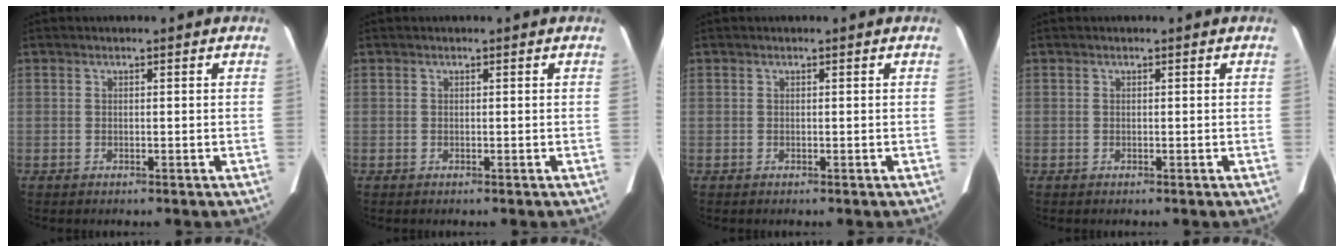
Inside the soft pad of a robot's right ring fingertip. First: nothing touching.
{"total": 0.0}
{"total": 0.0}
{"total": 0.0}